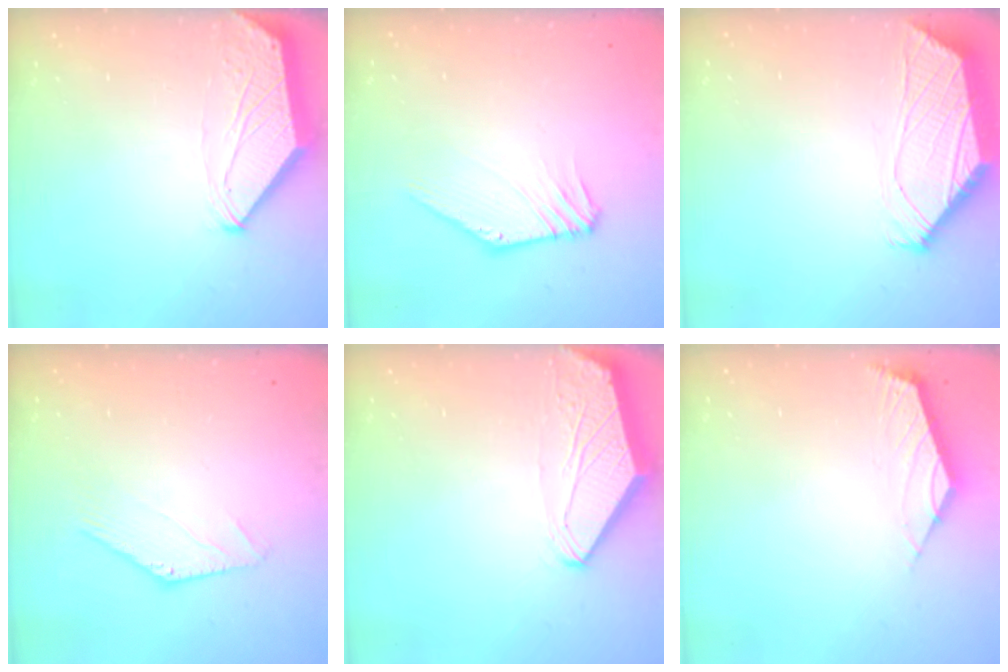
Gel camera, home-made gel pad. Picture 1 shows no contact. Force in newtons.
{"total": 3.4, "press": 3.4, "slide": 0.1}
{"total": 2.1, "press": 2.1, "slide": 0.5}
{"total": 0.0}
{"total": 0.0}
{"total": 2.5, "press": 2.4, "slide": 0.7}